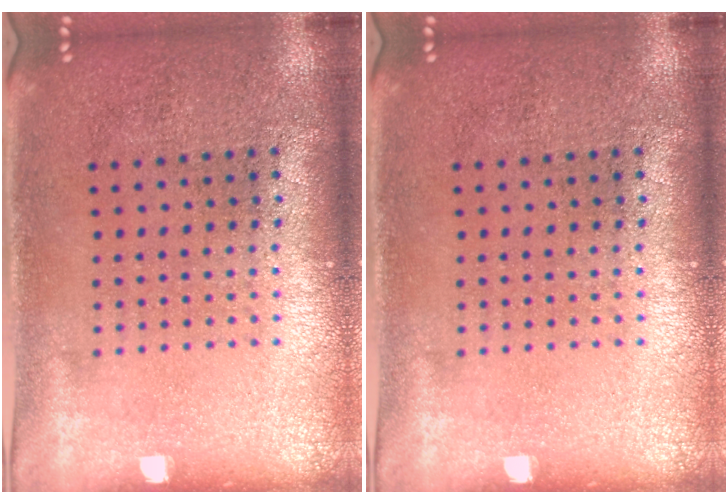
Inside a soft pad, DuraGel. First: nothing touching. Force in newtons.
{"total": 0.0}